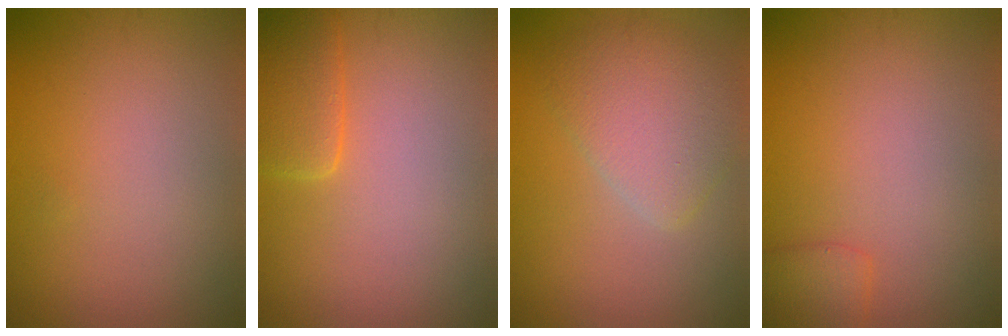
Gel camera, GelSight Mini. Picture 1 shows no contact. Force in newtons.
{"total": 3.0, "press": 3.0, "slide": 0.3}
{"total": 4.5, "press": 4.5, "slide": 0.3}
{"total": 1.7, "press": 1.7, "slide": 0.1}